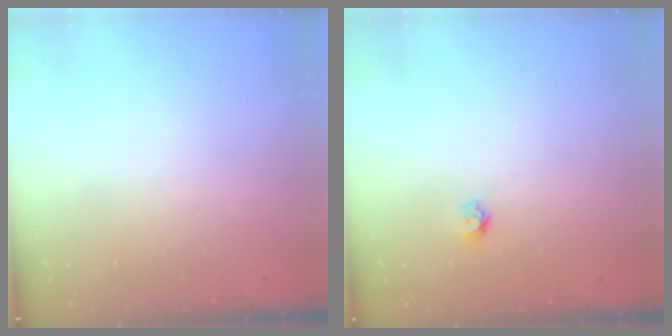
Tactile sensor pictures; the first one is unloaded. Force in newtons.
{"total": 4.4, "press": 4.4, "slide": 0.4}